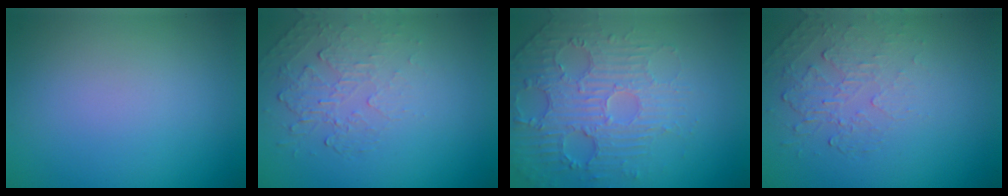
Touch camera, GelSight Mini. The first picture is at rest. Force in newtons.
{"total": 2.1, "press": 0.9, "slide": 1.9}
{"total": 5.0, "press": 3.7, "slide": 3.3}
{"total": 2.1, "press": 0.9, "slide": 1.9}